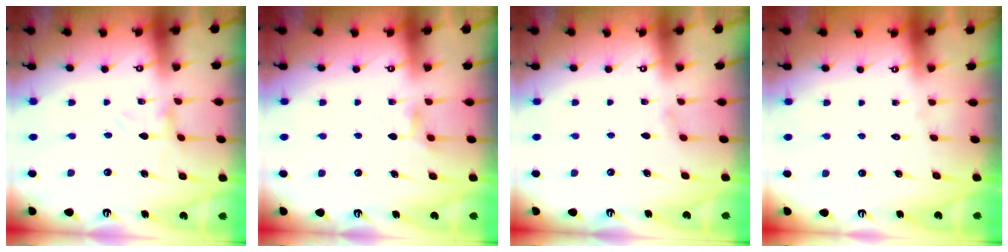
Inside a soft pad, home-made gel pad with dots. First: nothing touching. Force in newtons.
{"total": 5.2, "press": 5.2, "slide": 0.4}
{"total": 0.7, "press": 0.6, "slide": 0.3}
{"total": 1.4, "press": 1.4, "slide": 0.1}